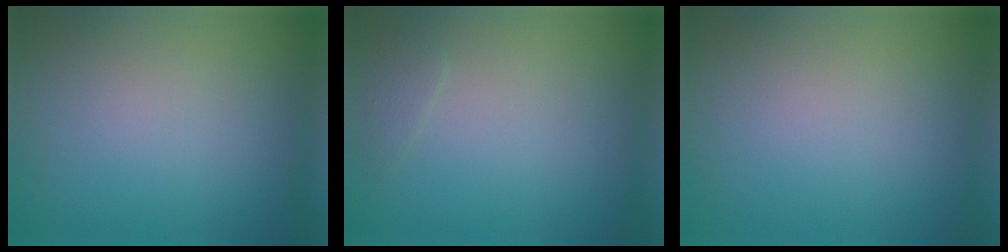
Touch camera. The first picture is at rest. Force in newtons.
{"total": 0.8, "press": 0.8, "slide": 0.1}
{"total": 0.0}